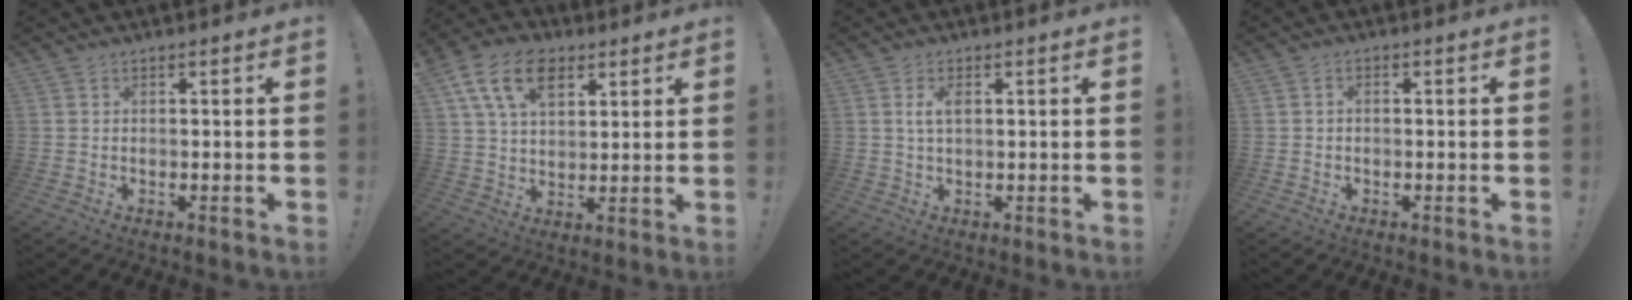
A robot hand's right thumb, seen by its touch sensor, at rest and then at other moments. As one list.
[{"total": 14.6, "force": [6.9, 9.4, 8.9], "torque": [-0.147, -0.012, 0.130]}, {"total": 3.5, "force": [0.9, 1.9, 2.9], "torque": [-0.052, 0.003, 0.012]}, {"total": 1.3, "force": [-0.7, 0.6, 0.9], "torque": [-0.016, 0.004, -0.013]}]